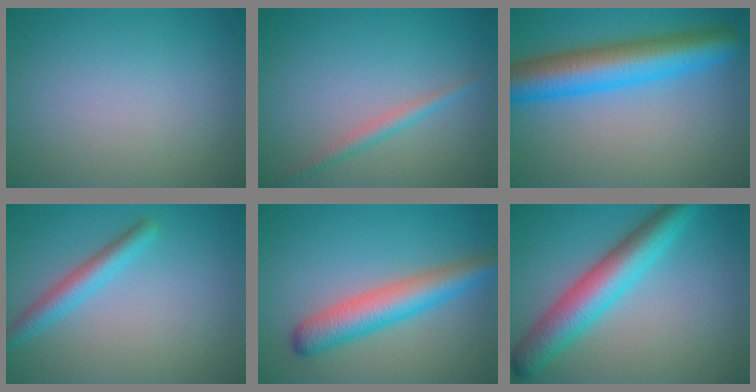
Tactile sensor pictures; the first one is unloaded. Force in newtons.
{"total": 1.6, "press": 1.6, "slide": 0.1}
{"total": 8.6, "press": 8.6, "slide": 0.4}
{"total": 2.8, "press": 2.8, "slide": 0.2}
{"total": 5.5, "press": 5.5, "slide": 0.1}
{"total": 6.7, "press": 6.7, "slide": 0.0}